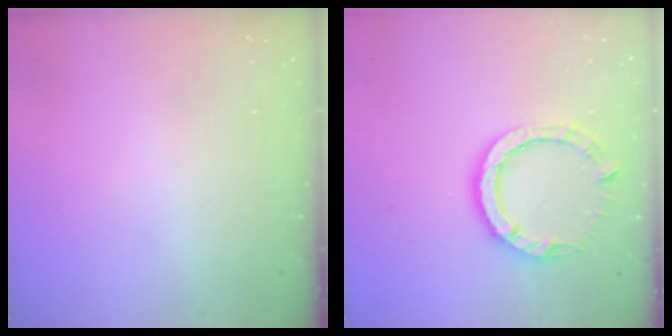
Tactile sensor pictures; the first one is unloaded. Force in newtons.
{"total": 8.9, "press": 8.9, "slide": 1.0}